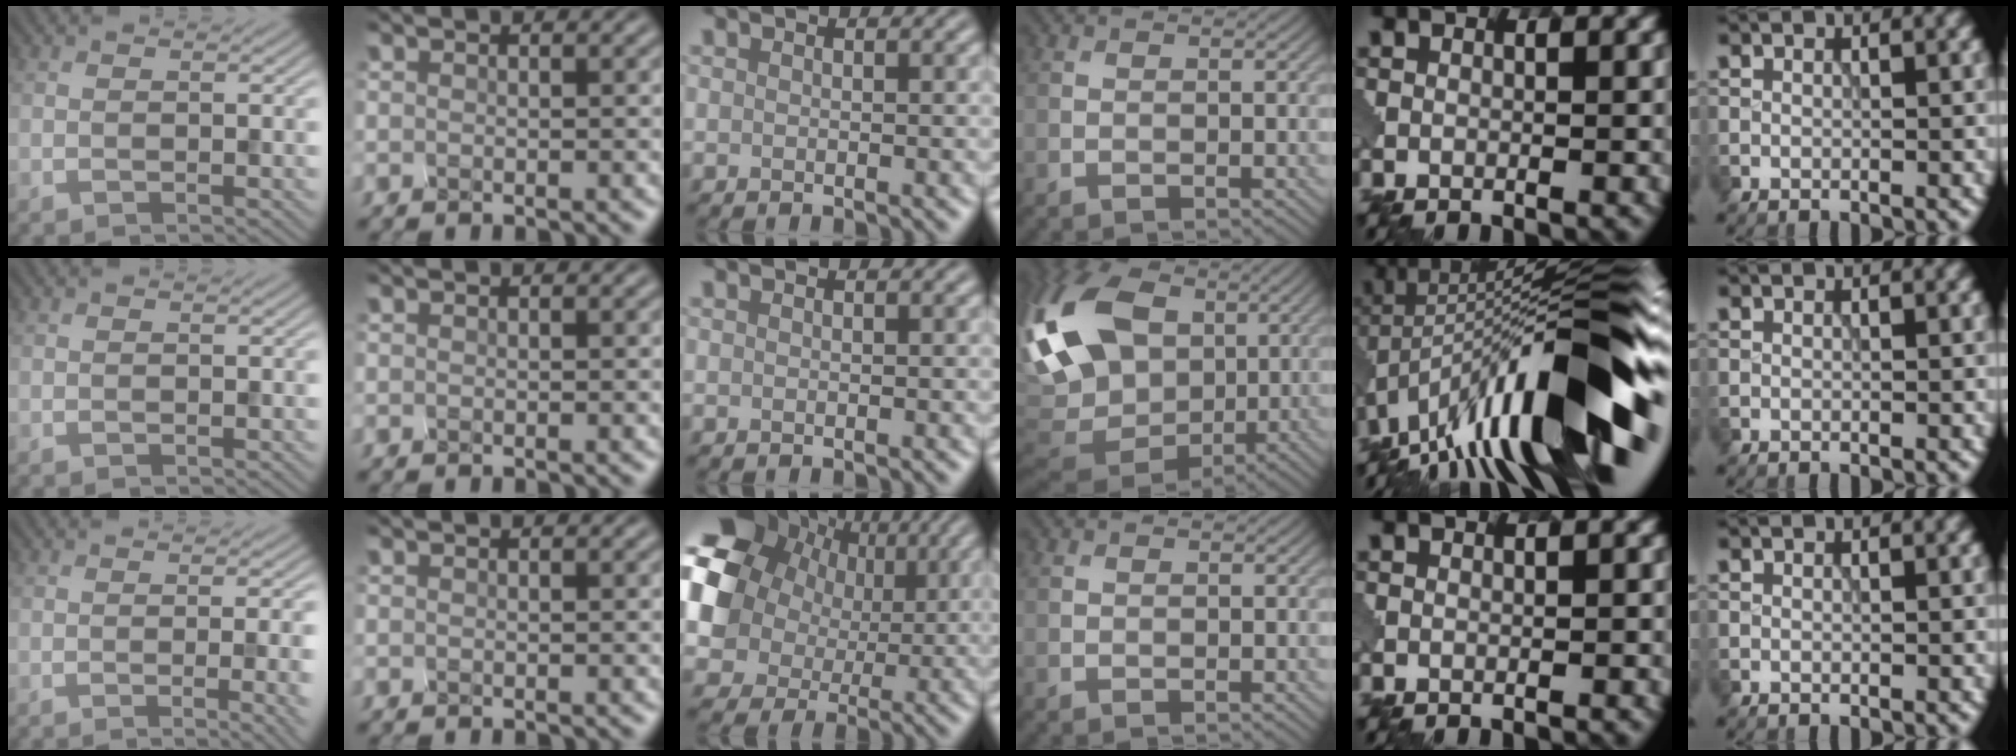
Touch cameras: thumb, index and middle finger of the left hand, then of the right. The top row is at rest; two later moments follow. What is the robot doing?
{"motion": "squeeze", "object": "hand grip exerciser"}